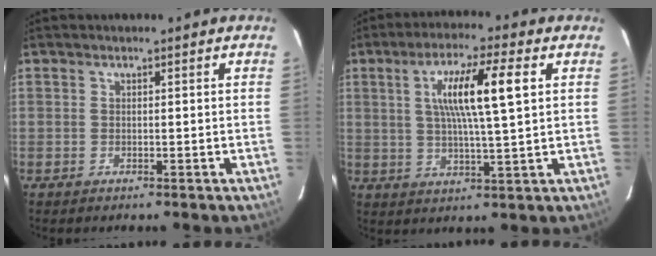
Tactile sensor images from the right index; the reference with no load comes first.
{"total": 11.0, "force": [2.8, 0.9, 10.6], "torque": [-0.187, 0.006, 0.048]}